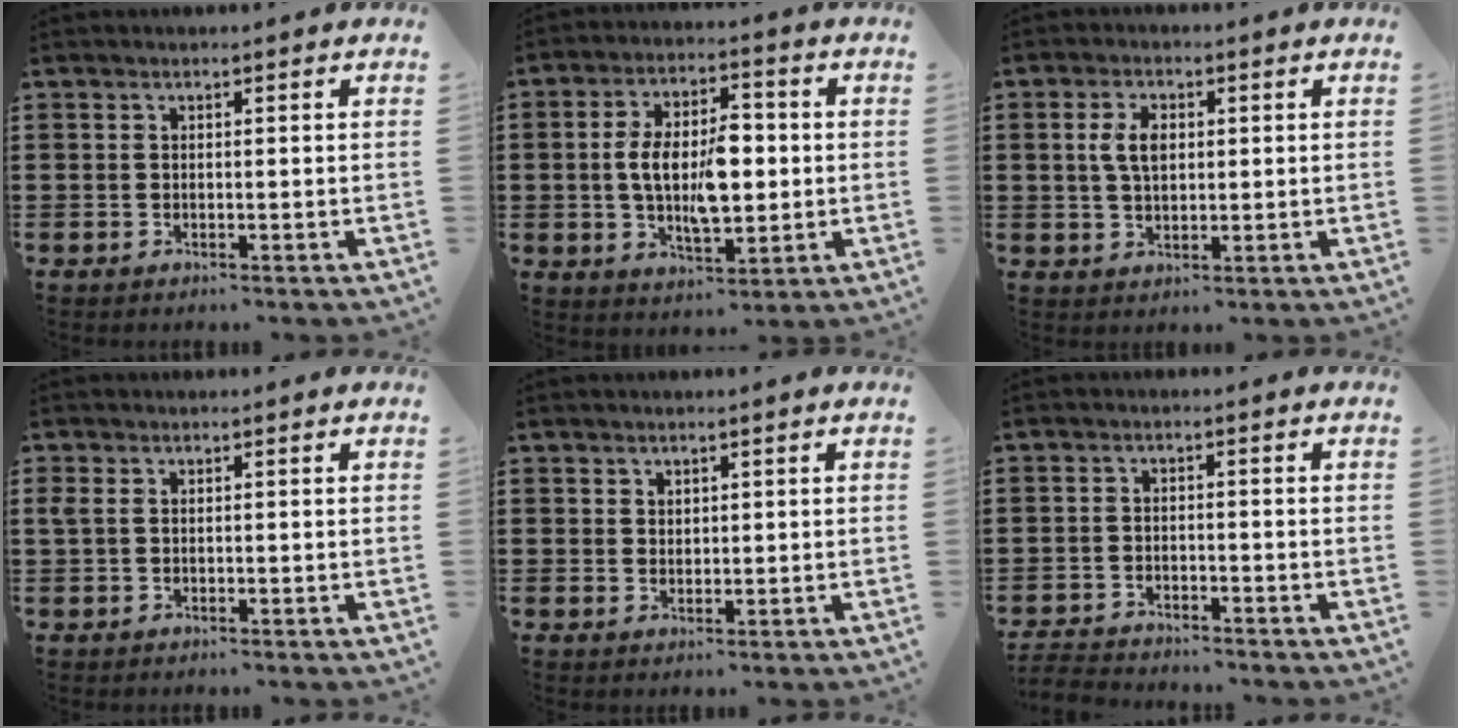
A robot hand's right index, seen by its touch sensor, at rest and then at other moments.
{"total": 10.3, "force": [-0.1, 4.9, 9.0], "torque": [-0.171, 0.000, -0.009]}
{"total": 4.6, "force": [0.8, 2.5, 3.8], "torque": [-0.087, 0.009, 0.010]}
{"total": 1.3, "force": [0.3, 0.8, 0.9], "torque": [-0.028, 0.004, 0.003]}
{"total": 1.4, "force": [1.1, 0.8, 0.2], "torque": [-0.005, 0.002, 0.022]}
{"total": 2.6, "force": [-2.6, 0.2, -0.1], "torque": [-0.005, 0.000, -0.057]}